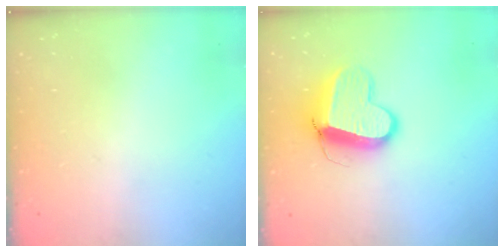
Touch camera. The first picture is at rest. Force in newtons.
{"total": 10.7, "press": 10.6, "slide": 1.3}